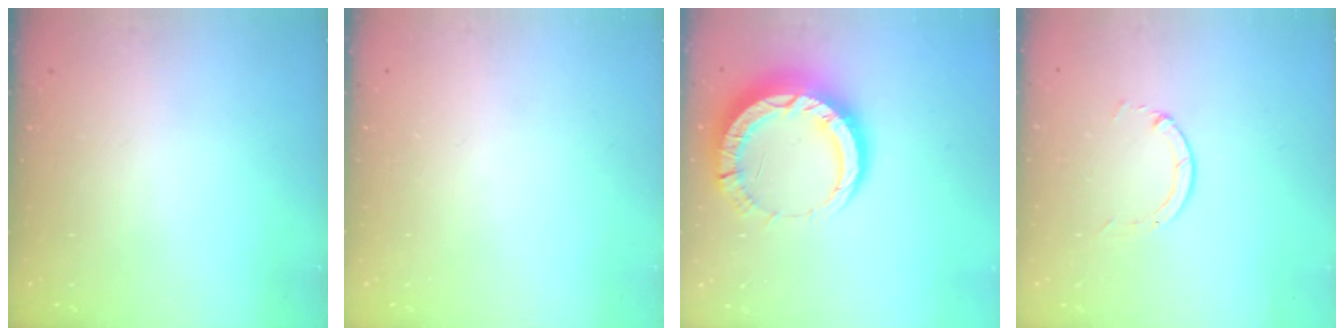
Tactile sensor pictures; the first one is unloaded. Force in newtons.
{"total": 0.0}
{"total": 13.4, "press": 13.3, "slide": 1.4}
{"total": 1.3, "press": 1.2, "slide": 0.3}